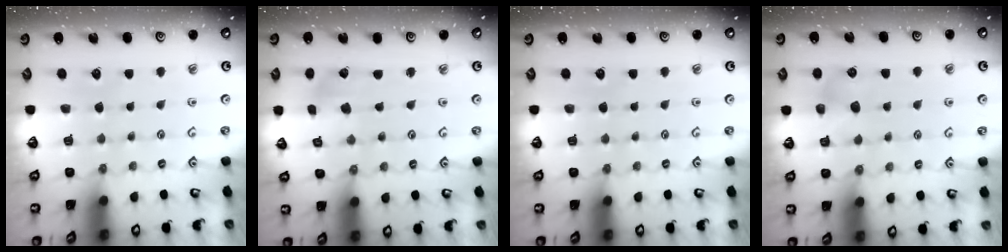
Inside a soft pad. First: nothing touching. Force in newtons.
{"total": 1.4, "press": 1.4, "slide": 0.2}
{"total": 0.0}
{"total": 4.8, "press": 4.8, "slide": 0.4}